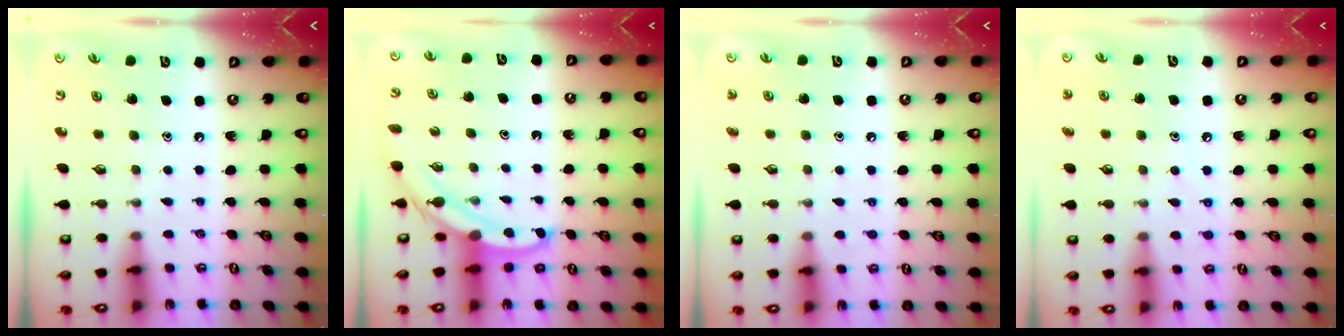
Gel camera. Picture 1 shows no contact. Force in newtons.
{"total": 5.5, "press": 5.5, "slide": 0.5}
{"total": 2.9, "press": 2.9, "slide": 0.4}
{"total": 6.1, "press": 6.1, "slide": 0.7}